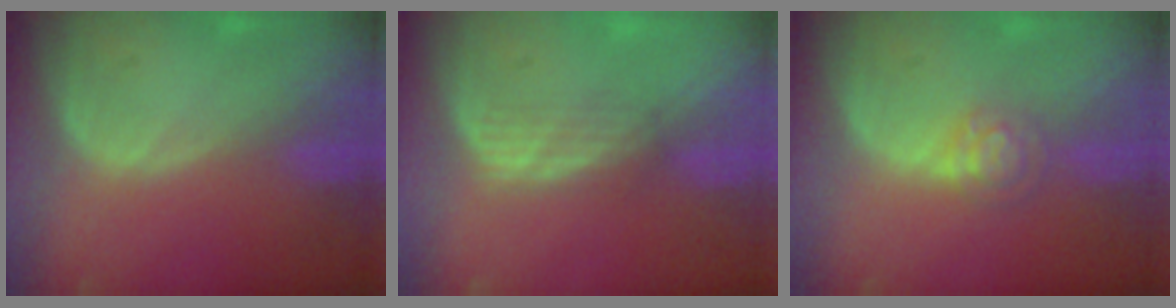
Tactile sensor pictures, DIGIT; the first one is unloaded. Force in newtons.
{"total": 2.9, "press": 2.6, "slide": 1.4}
{"total": 4.0, "press": 3.6, "slide": 1.7}